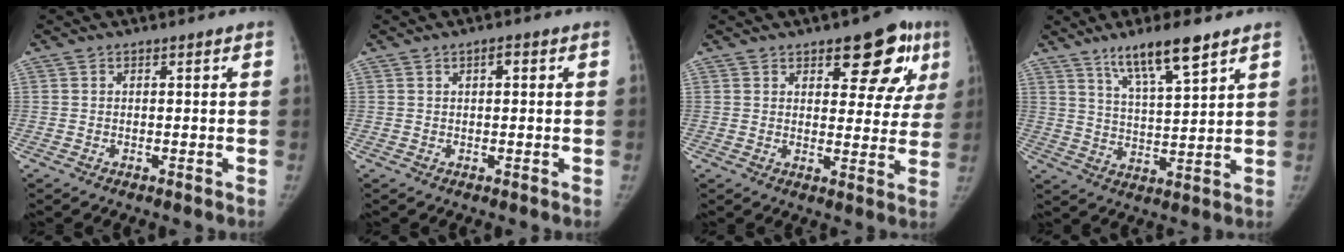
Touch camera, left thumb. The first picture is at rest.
{"total": 1.5, "force": [0.5, 0.6, 1.2], "torque": [-0.016, 0.002, 0.006]}
{"total": 12.1, "force": [6.3, 5.7, 8.6], "torque": [-0.056, -0.020, 0.077]}
{"total": 10.5, "force": [7.1, 1.7, 7.5], "torque": [-0.125, -0.039, 0.131]}